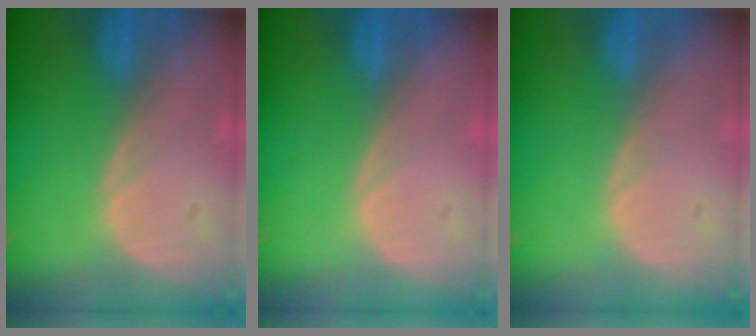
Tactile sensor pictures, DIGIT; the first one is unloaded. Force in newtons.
{"total": 0.0}
{"total": 0.0}